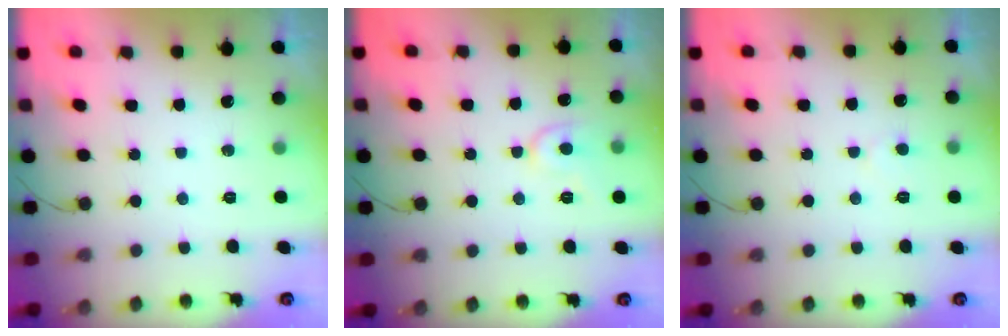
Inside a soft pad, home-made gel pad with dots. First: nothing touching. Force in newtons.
{"total": 6.7, "press": 6.7, "slide": 0.7}
{"total": 3.0, "press": 3.0, "slide": 0.2}